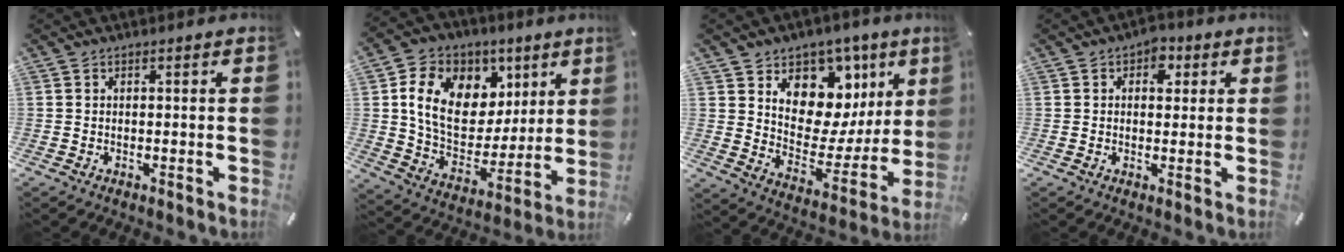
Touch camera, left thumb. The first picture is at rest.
{"total": 16.4, "force": [6.4, 12.5, 8.5], "torque": [-0.148, -0.019, 0.124]}
{"total": 11.5, "force": [6.3, 8.9, 3.7], "torque": [-0.040, -0.087, 0.111]}
{"total": 4.2, "force": [1.2, 2.9, 2.7], "torque": [-0.016, -0.006, 0.011]}